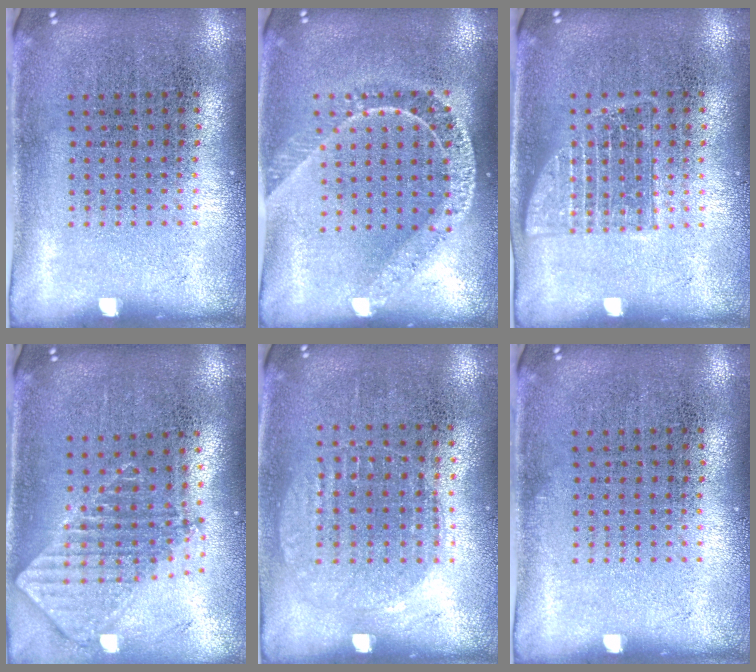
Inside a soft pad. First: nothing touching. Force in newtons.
{"total": 1.7, "press": 1.4, "slide": 1.0}
{"total": 1.1, "press": 1.1, "slide": 0.3}
{"total": 1.9, "press": 1.5, "slide": 1.2}
{"total": 1.0, "press": 0.9, "slide": 0.4}
{"total": 0.0}